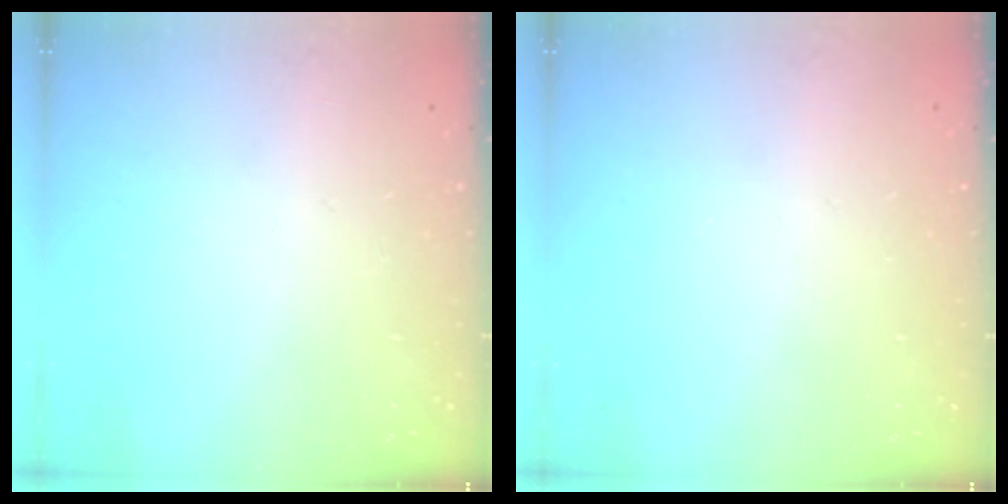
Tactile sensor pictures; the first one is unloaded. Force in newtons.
{"total": 0.0}